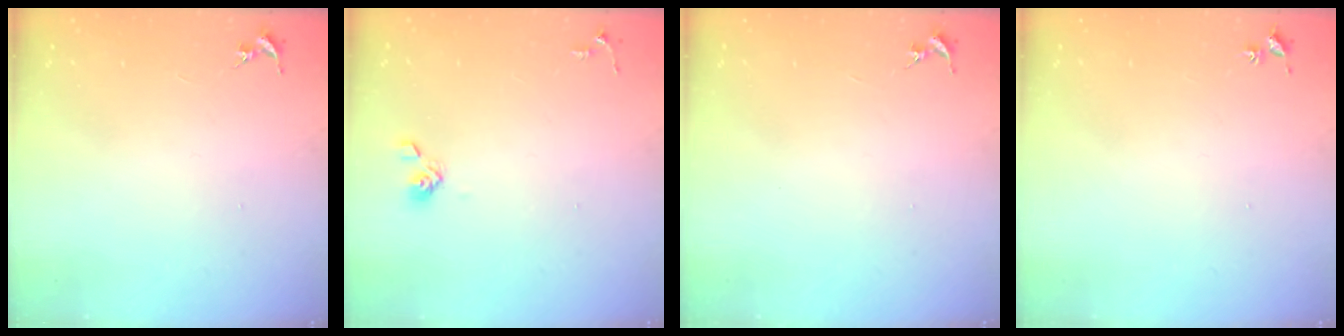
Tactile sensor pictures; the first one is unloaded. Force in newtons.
{"total": 4.6, "press": 4.1, "slide": 2.1}
{"total": 0.0}
{"total": 2.1, "press": 2.1, "slide": 0.2}